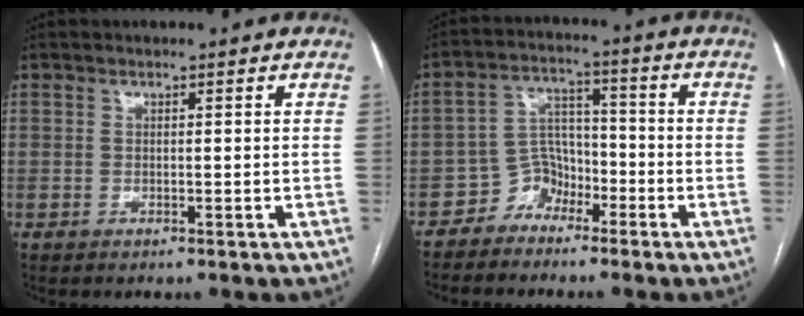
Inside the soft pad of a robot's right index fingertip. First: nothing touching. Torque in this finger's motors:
{"motor_torque": [0.14, -0.06, -0.09, -0.01]}